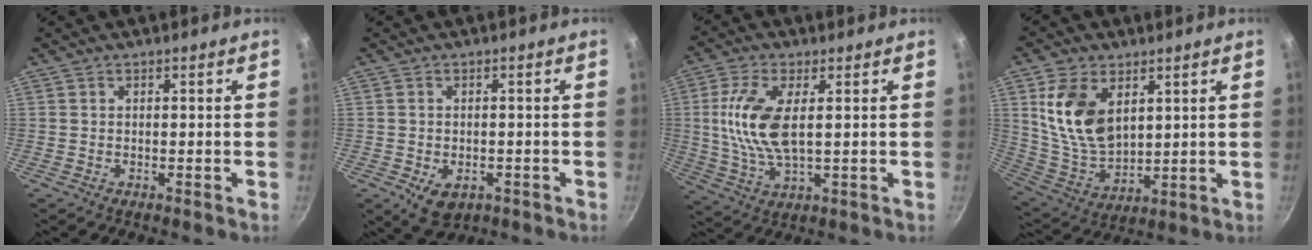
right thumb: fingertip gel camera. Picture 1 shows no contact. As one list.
[{"total": 5.5, "force": [-1.8, 3.8, 3.5], "torque": [-0.043, 0.000, -0.015]}, {"total": 11.5, "force": [1.7, 5.0, 10.2], "torque": [-0.215, -0.002, 0.034]}, {"total": 14.2, "force": [4.8, 8.9, 9.9], "torque": [-0.170, -0.032, 0.106]}]